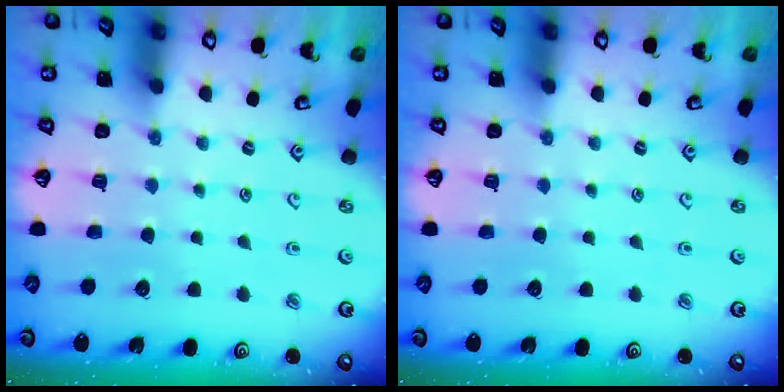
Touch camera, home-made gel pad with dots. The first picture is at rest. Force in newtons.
{"total": 0.0}